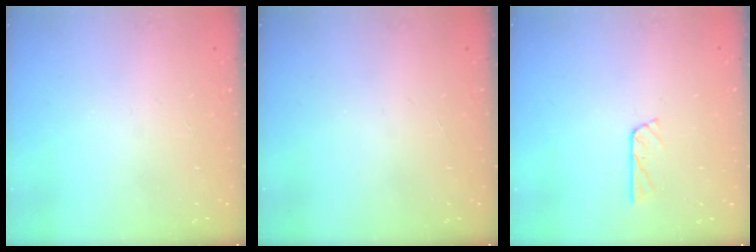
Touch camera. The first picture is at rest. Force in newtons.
{"total": 0.0}
{"total": 4.3, "press": 4.3, "slide": 0.4}